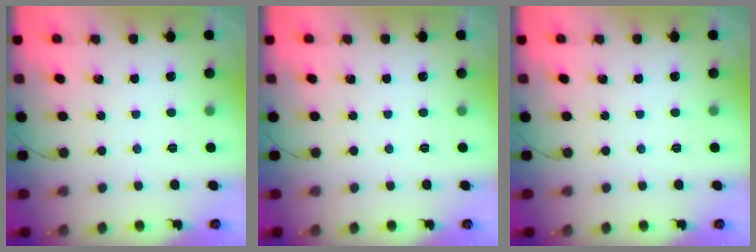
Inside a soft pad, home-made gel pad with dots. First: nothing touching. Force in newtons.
{"total": 0.0}
{"total": 0.0}